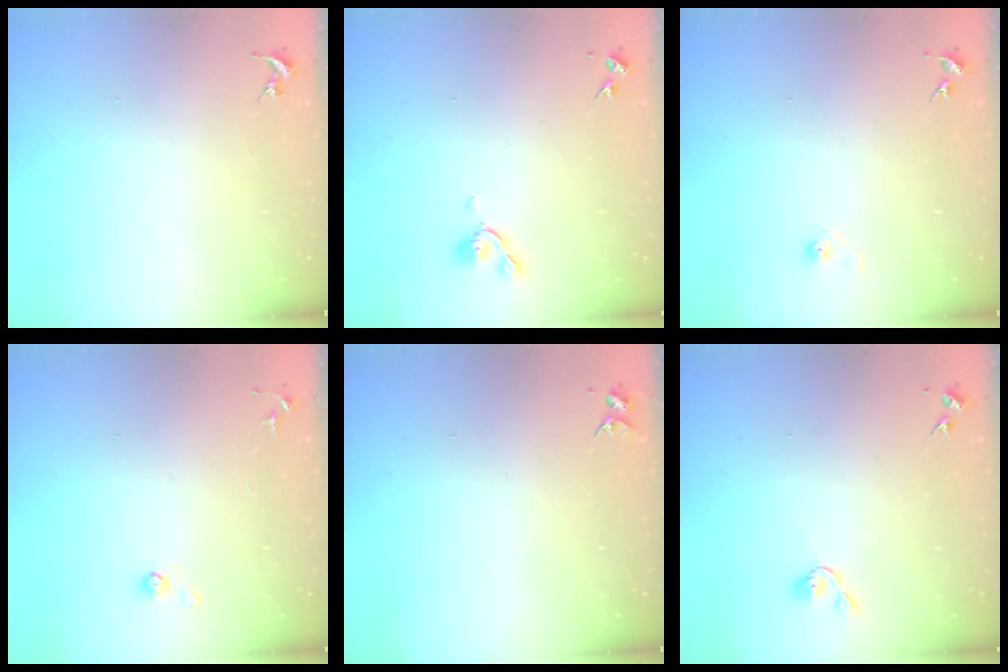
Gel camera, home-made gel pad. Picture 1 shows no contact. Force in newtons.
{"total": 5.6, "press": 5.5, "slide": 1.0}
{"total": 2.9, "press": 2.6, "slide": 1.4}
{"total": 4.7, "press": 4.4, "slide": 1.5}
{"total": 3.7, "press": 3.6, "slide": 0.4}
{"total": 3.7, "press": 3.6, "slide": 0.6}